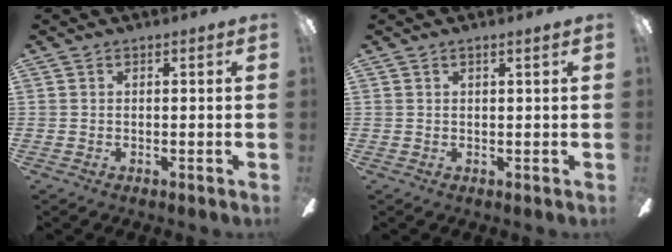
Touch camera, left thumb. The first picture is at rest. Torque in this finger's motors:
{"motor_torque": [-0.17, -0.06, -0.26, 0.50, 0.04]}